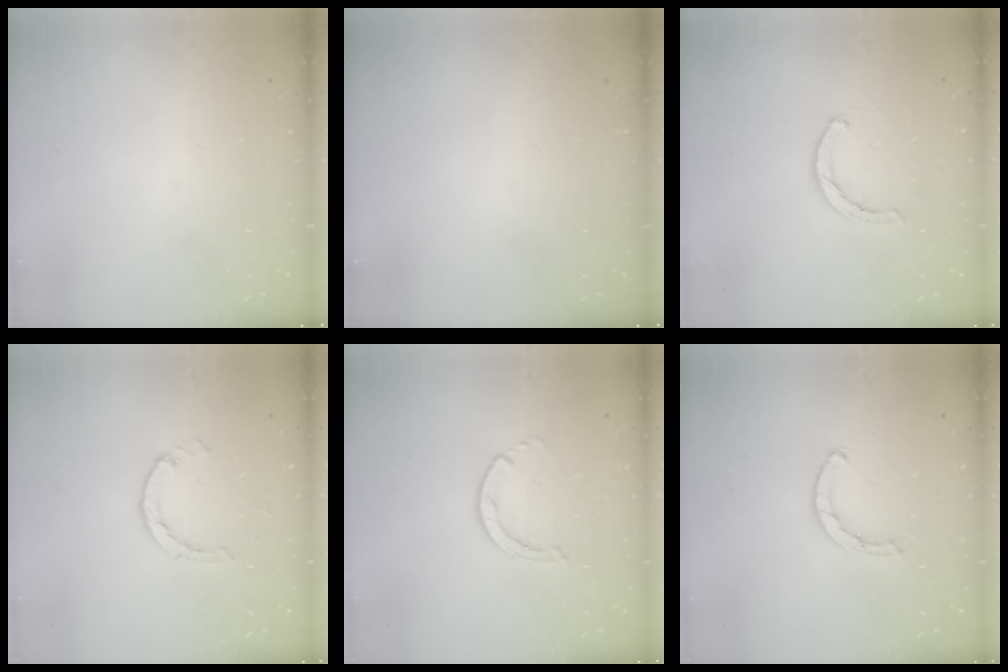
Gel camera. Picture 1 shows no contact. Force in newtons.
{"total": 0.0}
{"total": 1.5, "press": 1.5, "slide": 0.3}
{"total": 1.4, "press": 1.4, "slide": 0.2}
{"total": 0.6, "press": 0.6, "slide": 0.1}
{"total": 2.5, "press": 2.5, "slide": 0.1}